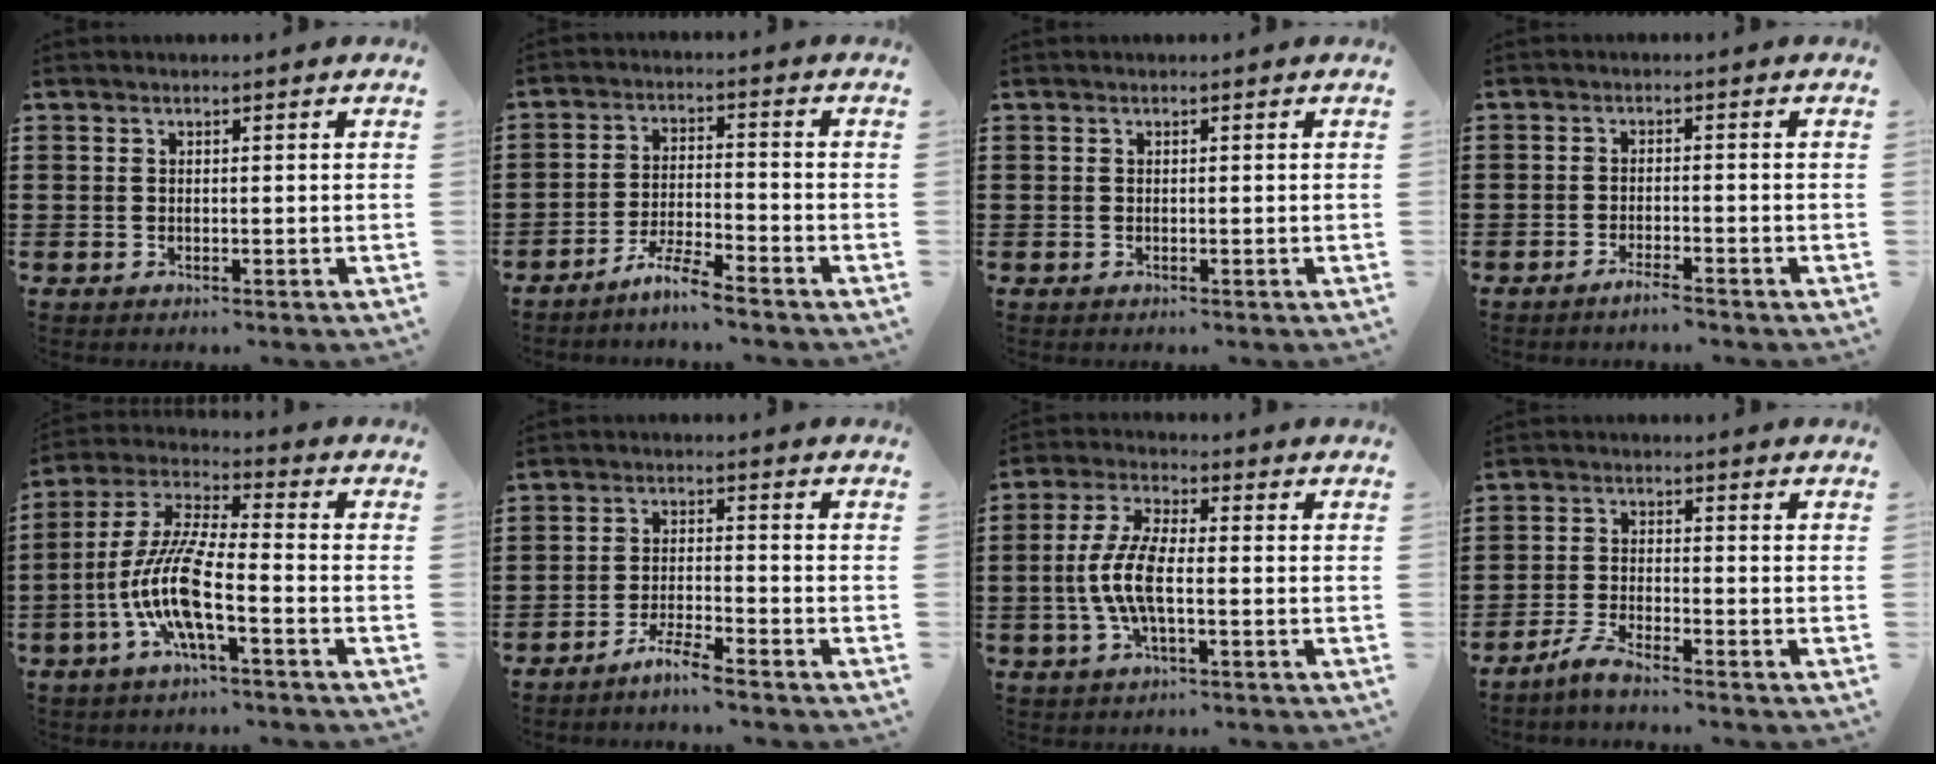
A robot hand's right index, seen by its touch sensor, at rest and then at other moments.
{"total": 4.9, "force": [-4.5, -0.4, 1.9], "torque": [-0.048, -0.006, -0.089]}
{"total": 0.0}
{"total": 2.1, "force": [-1.9, 0.0, 0.8], "torque": [-0.014, 0.000, -0.034]}
{"total": 10.5, "force": [-4.4, 1.9, 9.4], "torque": [-0.219, -0.016, -0.091]}
{"total": 3.9, "force": [-3.6, -0.3, 1.5], "torque": [-0.035, 0.000, -0.072]}
{"total": 7.5, "force": [-1.3, 3.0, 6.8], "torque": [-0.161, -0.006, -0.033]}
{"total": 3.3, "force": [-3.0, -0.1, 1.5], "torque": [-0.049, -0.005, -0.064]}